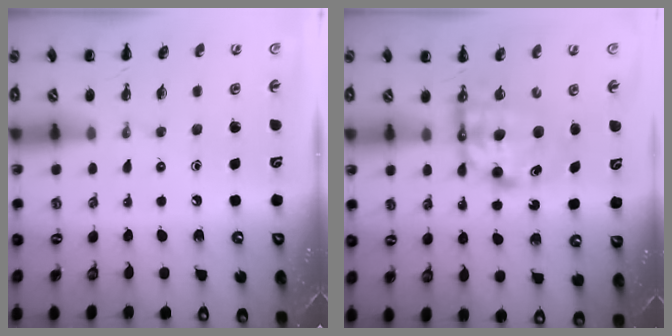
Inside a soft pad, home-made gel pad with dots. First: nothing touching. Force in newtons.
{"total": 6.8, "press": 6.7, "slide": 1.1}